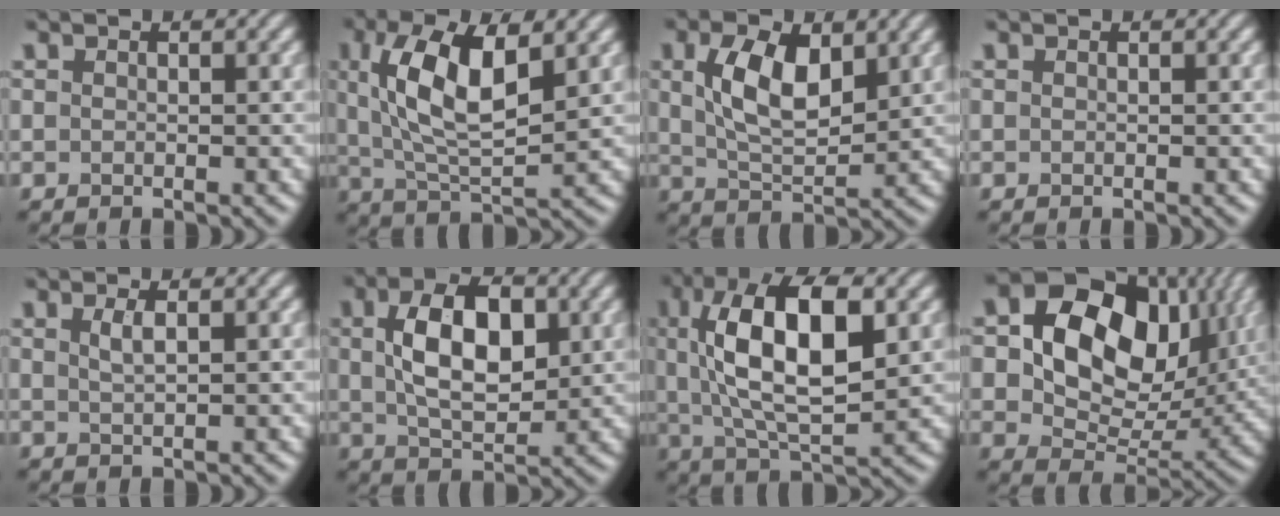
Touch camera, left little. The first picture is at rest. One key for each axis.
{"total": 8.3, "fx": 2.3, "fy": 3.2, "fz": 7.3, "tx": -0.142, "ty": 0.001, "tz": 0.042}
{"total": 6.4, "fx": 2.0, "fy": 3.2, "fz": 5.2, "tx": -0.108, "ty": 0.002, "tz": 0.040}
{"total": 0.0}
{"total": 1.4, "fx": 0.5, "fy": 0.4, "fz": 1.2, "tx": -0.024, "ty": 0.002, "tz": 0.009}
{"total": 7.7, "fx": 1.4, "fy": 4.3, "fz": 6.3, "tx": -0.111, "ty": 0.008, "tz": 0.026}
{"total": 11.6, "fx": 2.5, "fy": 4.8, "fz": 10.3, "tx": -0.181, "ty": 0.011, "tz": 0.041}
{"total": 13.6, "fx": 3.4, "fy": 9.4, "fz": 9.1, "tx": -0.149, "ty": 0.003, "tz": 0.059}